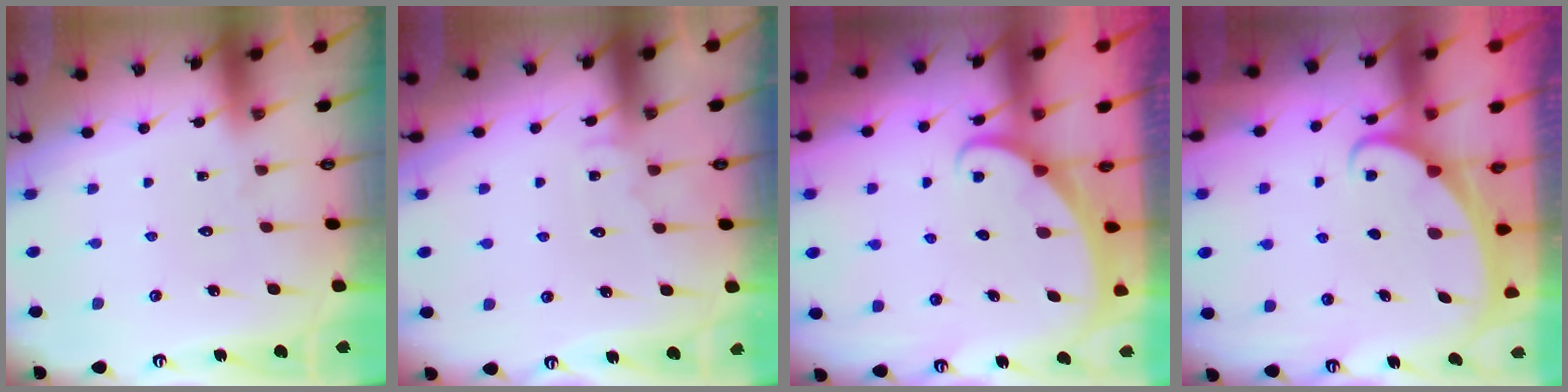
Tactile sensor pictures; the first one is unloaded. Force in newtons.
{"total": 5.5, "press": 5.5, "slide": 0.3}
{"total": 1.9, "press": 1.9, "slide": 0.1}
{"total": 2.1, "press": 2.0, "slide": 0.3}